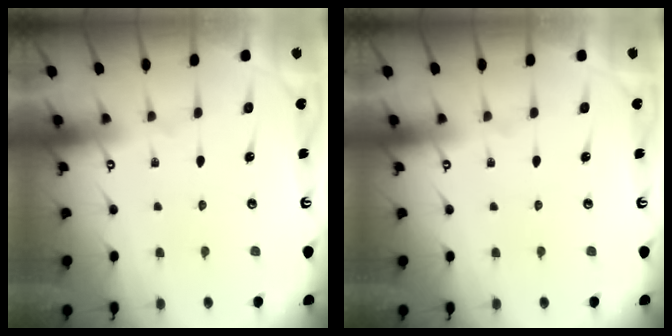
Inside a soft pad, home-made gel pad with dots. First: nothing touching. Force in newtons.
{"total": 0.0}